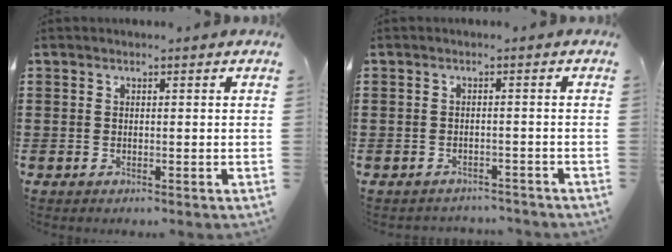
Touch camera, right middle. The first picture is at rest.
{"total": 1.7, "force": [-1.6, 0.2, -0.1], "torque": [-0.005, -0.001, -0.036]}